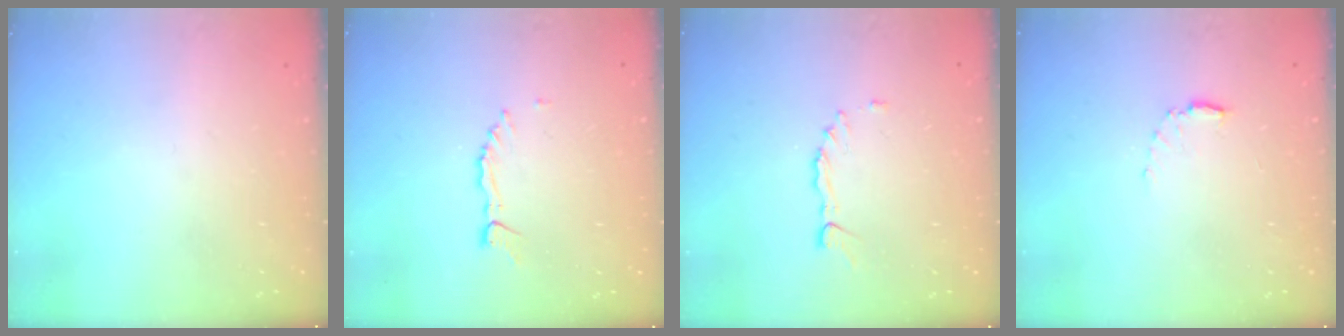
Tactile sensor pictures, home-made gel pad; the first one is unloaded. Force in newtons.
{"total": 1.7, "press": 1.7, "slide": 0.2}
{"total": 2.3, "press": 2.3, "slide": 0.2}
{"total": 4.7, "press": 4.7, "slide": 0.6}